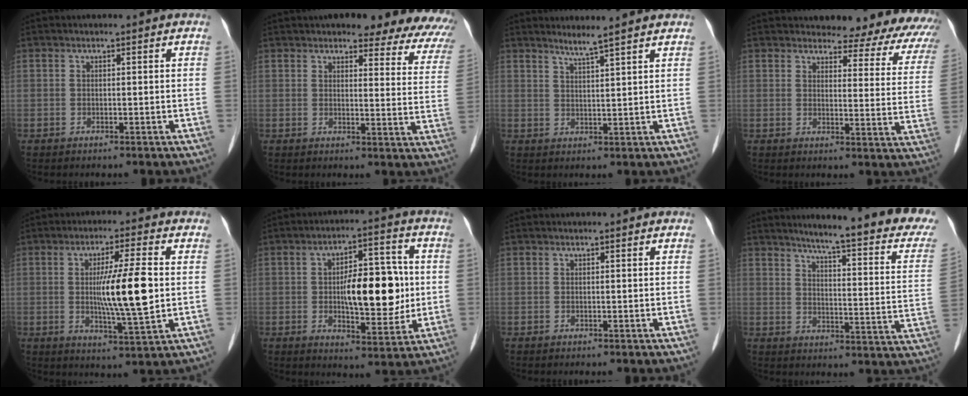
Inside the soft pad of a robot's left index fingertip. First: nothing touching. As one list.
[{"total": 19.2, "force": [17.0, 4.4, 7.8], "torque": [-0.065, -0.046, 0.171]}, {"total": 4.2, "force": [3.6, -1.0, 2.0], "torque": [-0.035, 0.000, 0.060]}, {"total": 17.9, "force": [16.8, 3.9, 4.9], "torque": [-0.026, -0.077, 0.165]}, {"total": 10.4, "force": [0.3, 0.4, 10.4], "torque": [-0.181, -0.012, 0.003]}, {"total": 12.3, "force": [0.1, 4.7, 11.4], "torque": [-0.177, 0.014, 0.008]}, {"total": 0.0}, {"total": 21.5, "force": [17.9, 1.5, 11.7], "torque": [-0.145, -0.049, 0.209]}]